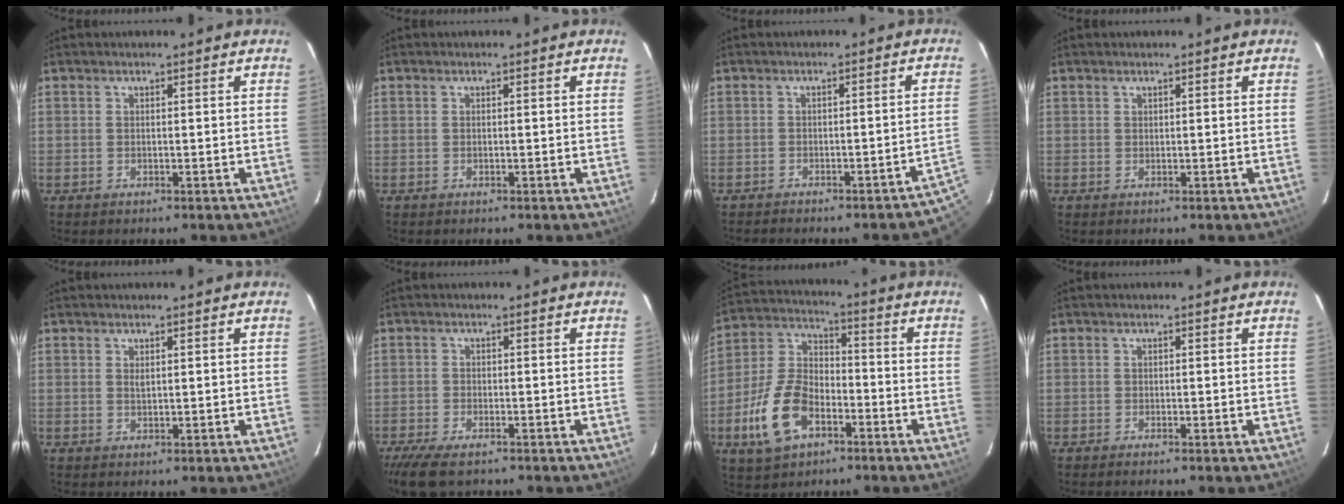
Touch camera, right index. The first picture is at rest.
{"total": 0.0}
{"total": 8.7, "force": [-6.9, 0.7, 5.3], "torque": [-0.062, 0.001, -0.076]}
{"total": 0.0}
{"total": 0.7, "force": [0.4, 0.3, 0.5], "torque": [-0.010, 0.003, 0.008]}
{"total": 6.4, "force": [-5.0, 2.0, 3.4], "torque": [-0.088, -0.022, -0.094]}
{"total": 13.8, "force": [-6.4, 8.1, 9.1], "torque": [-0.202, 0.014, -0.116]}
{"total": 0.9, "force": [-0.8, 0.0, 0.4], "torque": [-0.009, -0.001, -0.016]}